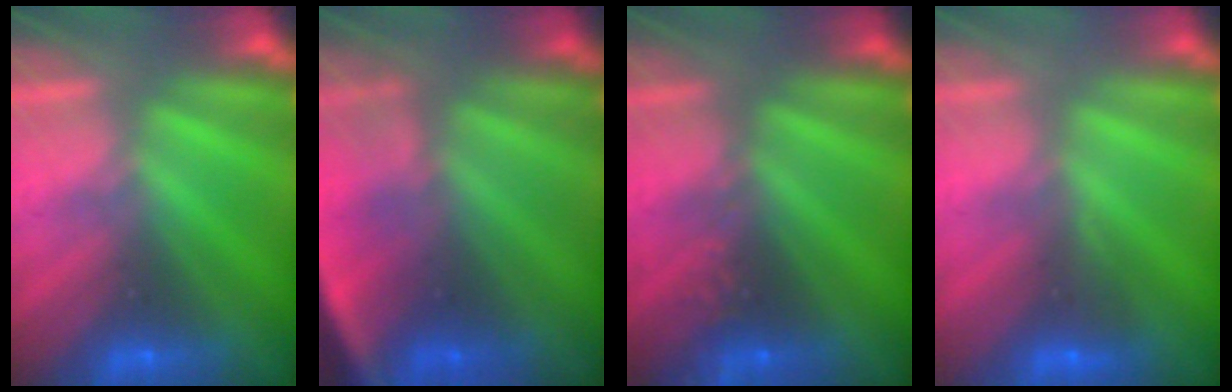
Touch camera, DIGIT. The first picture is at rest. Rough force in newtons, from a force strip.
{"total": 4.4}
{"total": 2.4}
{"total": 2.9}